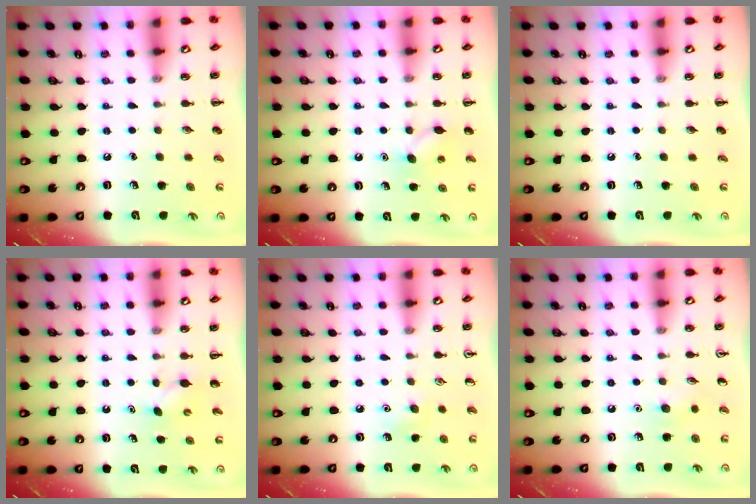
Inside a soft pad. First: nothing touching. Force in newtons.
{"total": 7.0, "press": 6.8, "slide": 1.6}
{"total": 0.0}
{"total": 3.1, "press": 3.0, "slide": 0.7}
{"total": 5.5, "press": 5.3, "slide": 1.5}
{"total": 4.7, "press": 4.5, "slide": 1.4}